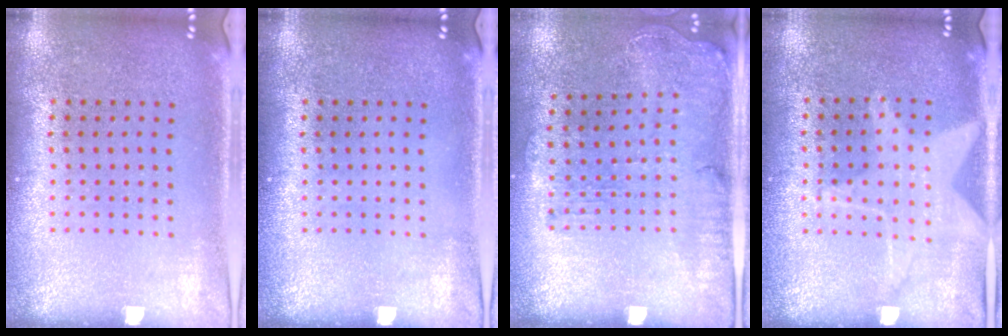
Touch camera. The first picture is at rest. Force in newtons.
{"total": 0.0}
{"total": 1.3, "press": 1.2, "slide": 0.6}
{"total": 1.1, "press": 1.1, "slide": 0.3}